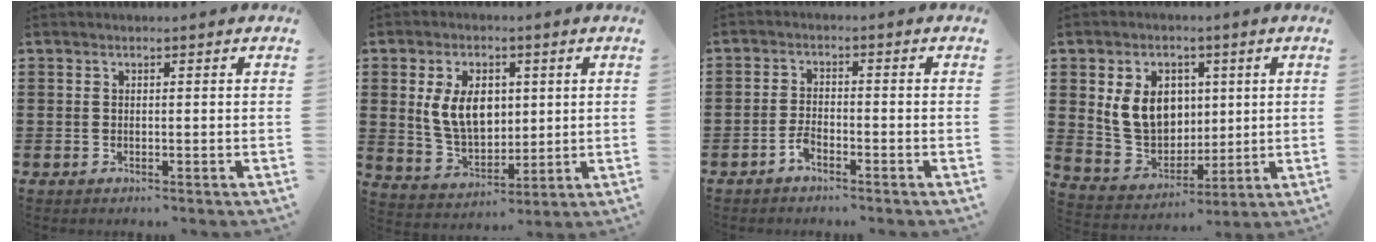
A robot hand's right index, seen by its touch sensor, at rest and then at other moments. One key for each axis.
{"total": 8.6, "fx": 1.6, "fy": 5.6, "fz": 6.3, "tx": -0.140, "ty": 0.011, "tz": 0.026}
{"total": 2.6, "fx": -2.0, "fy": 0.7, "fz": 1.5, "tx": -0.035, "ty": 0.005, "tz": -0.041}
{"total": 9.4, "fx": 1.9, "fy": 7.6, "fz": 5.3, "tx": -0.125, "ty": 0.015, "tz": 0.033}